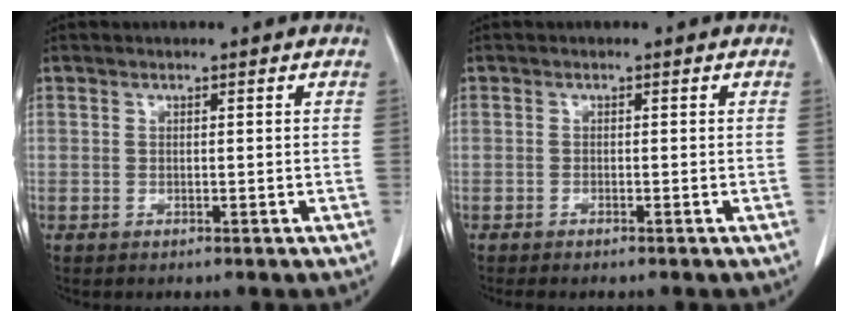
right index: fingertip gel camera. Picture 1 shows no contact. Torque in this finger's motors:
{"motor_torque": [0.13, -0.09, 0.05, 0.01]}